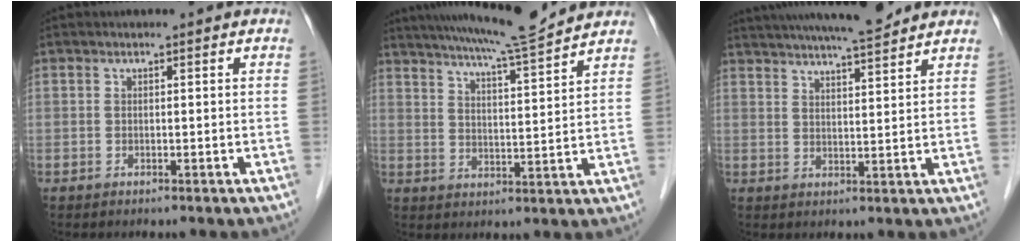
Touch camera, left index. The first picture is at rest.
{"total": 11.9, "force": [10.9, -0.7, 4.8], "torque": [-0.078, 0.001, 0.166]}
{"total": 13.7, "force": [12.1, 1.3, 6.1], "torque": [-0.100, 0.014, 0.184]}